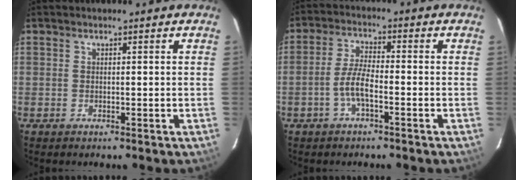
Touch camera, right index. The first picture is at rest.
{"total": 4.9, "force": [-2.2, 1.0, 4.3], "torque": [-0.094, 0.008, -0.044]}